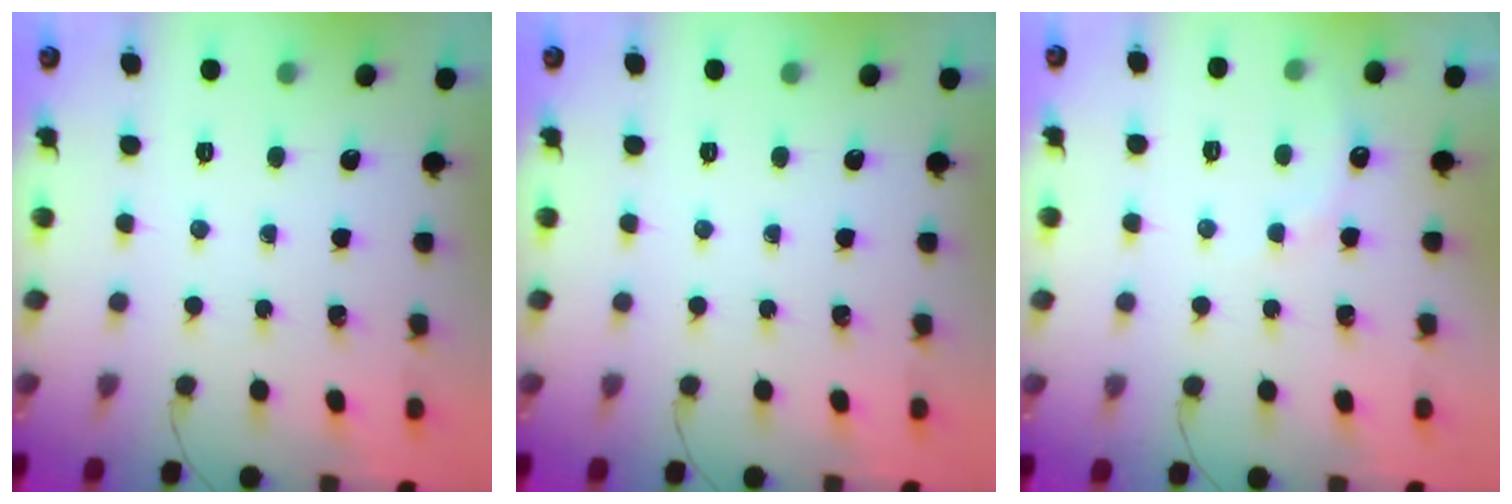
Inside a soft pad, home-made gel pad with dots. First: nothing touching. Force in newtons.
{"total": 0.0}
{"total": 5.4, "press": 5.3, "slide": 1.4}